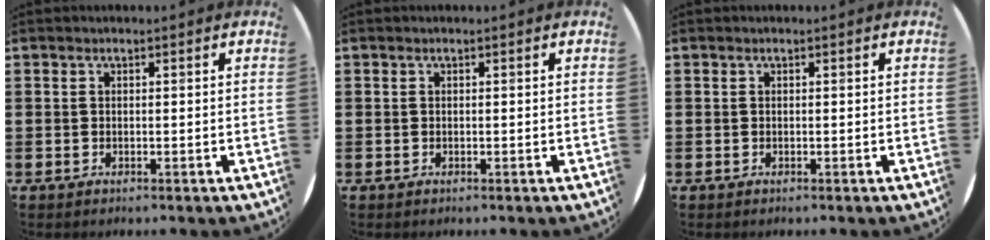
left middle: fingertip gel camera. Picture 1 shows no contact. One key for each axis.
{"total": 0.0}
{"total": 0.0}